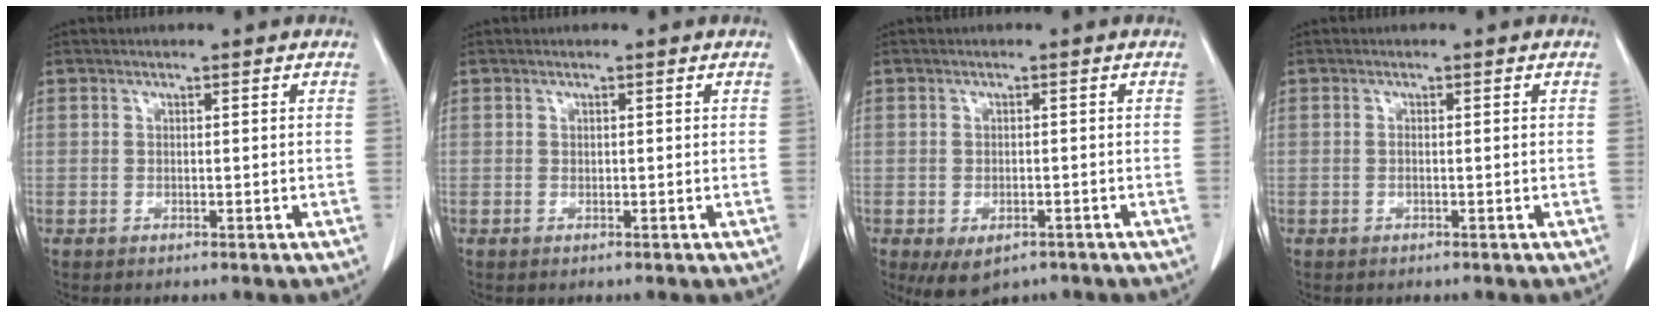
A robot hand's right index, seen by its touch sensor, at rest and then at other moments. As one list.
[{"total": 0.0}, {"total": 5.8, "force": [-3.5, 3.1, 3.3], "torque": [-0.056, -0.008, -0.045]}, {"total": 0.7, "force": [-0.1, 0.0, 0.7], "torque": [-0.013, 0.000, -0.001]}]